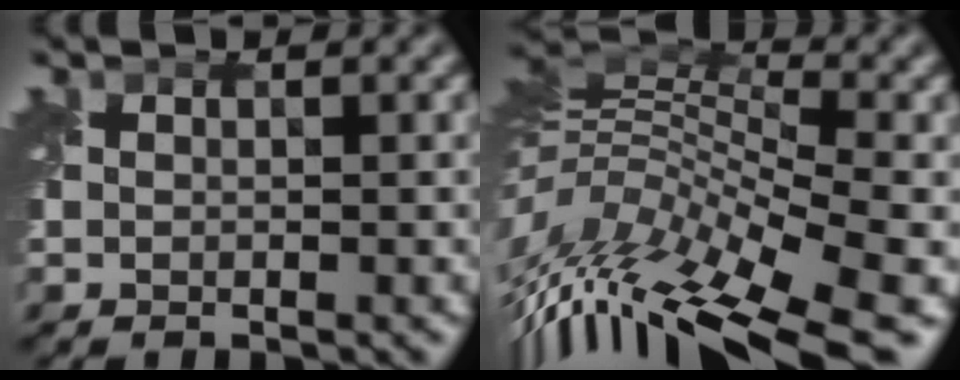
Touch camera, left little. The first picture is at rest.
{"total": 12.5, "force": [-4.9, 4.3, 10.6], "torque": [-0.214, 0.028, -0.075]}